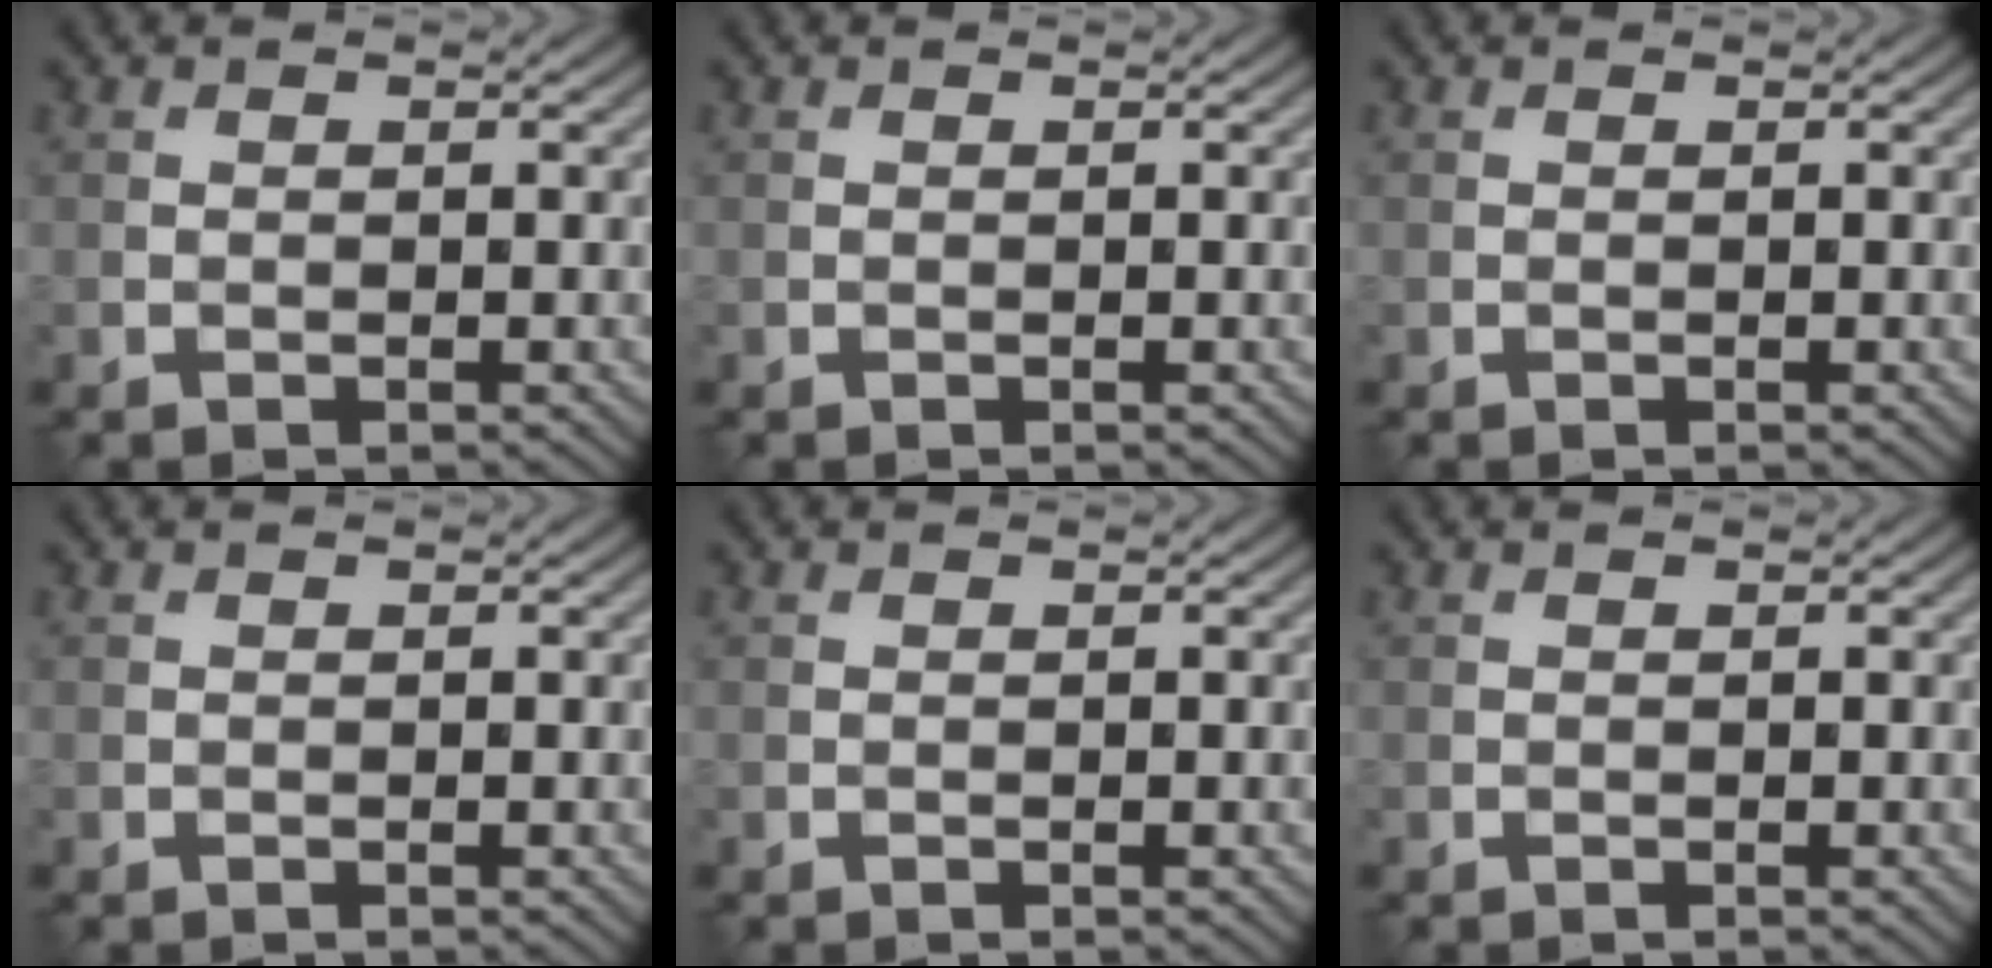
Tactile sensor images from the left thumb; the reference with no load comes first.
{"total": 0.0}
{"total": 0.0}
{"total": 0.0}
{"total": 0.0}
{"total": 0.0}